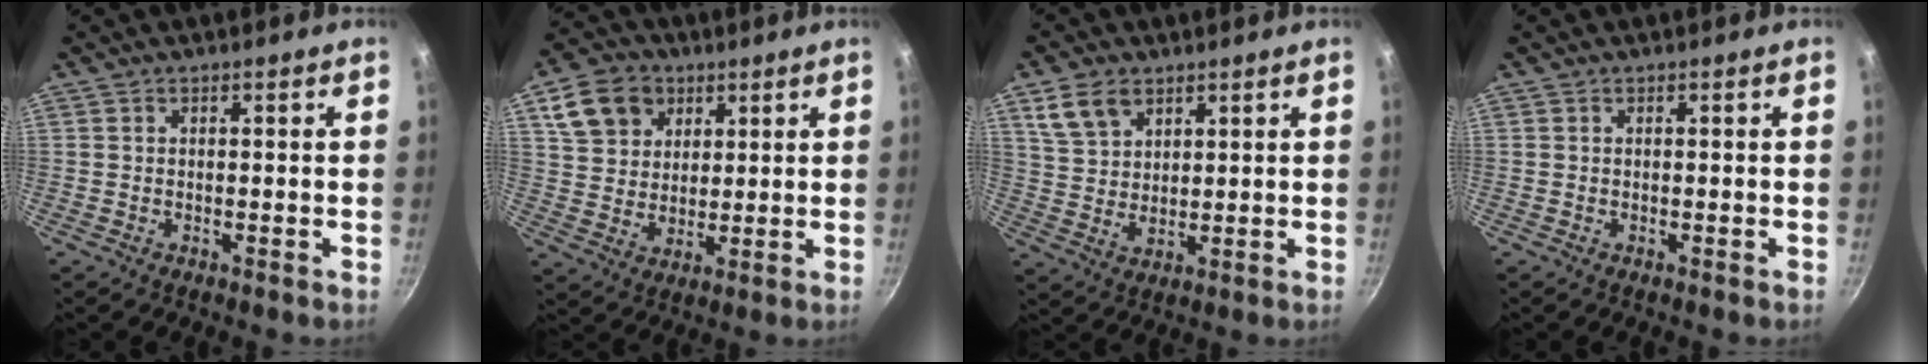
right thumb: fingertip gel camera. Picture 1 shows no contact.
{"total": 12.1, "force": [5.3, 9.4, 5.5], "torque": [-0.077, -0.005, 0.096]}
{"total": 7.8, "force": [4.4, 4.9, 4.1], "torque": [-0.063, -0.013, 0.092]}
{"total": 0.0}